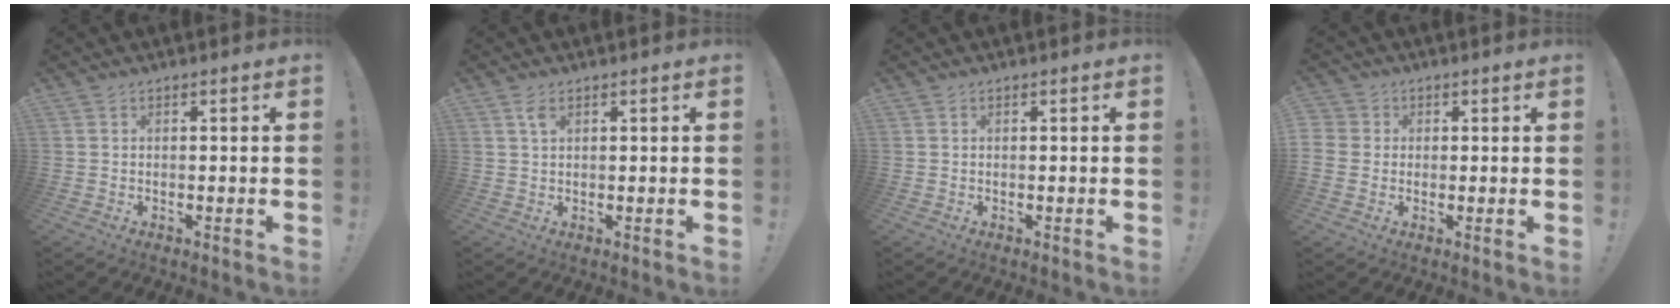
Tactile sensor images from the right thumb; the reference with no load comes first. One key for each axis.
{"total": 2.6, "fx": 1.3, "fy": 1.2, "fz": 1.9, "tx": -0.040, "ty": 0.002, "tz": 0.022}
{"total": 0.0}
{"total": 5.5, "fx": 0.3, "fy": 5.3, "fz": 1.2, "tx": -0.029, "ty": 0.003, "tz": 0.004}